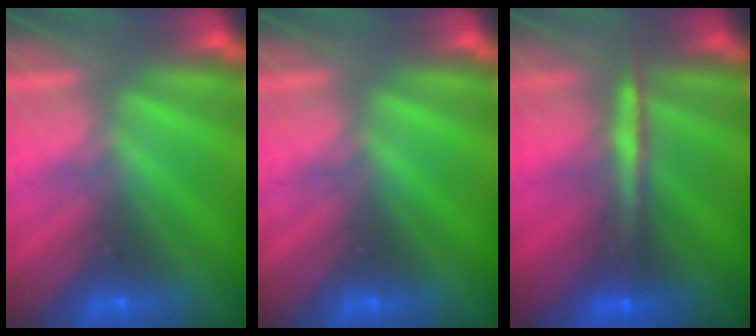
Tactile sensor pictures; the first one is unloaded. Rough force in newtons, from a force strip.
{"total": 0.0}
{"total": 8.0}